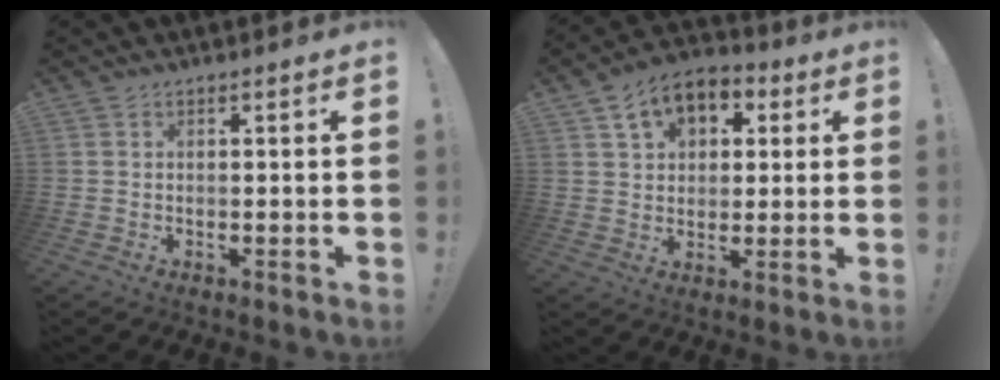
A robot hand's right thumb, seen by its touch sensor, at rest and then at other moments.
{"total": 10.2, "force": [4.3, 7.6, 5.2], "torque": [-0.086, -0.011, 0.085]}